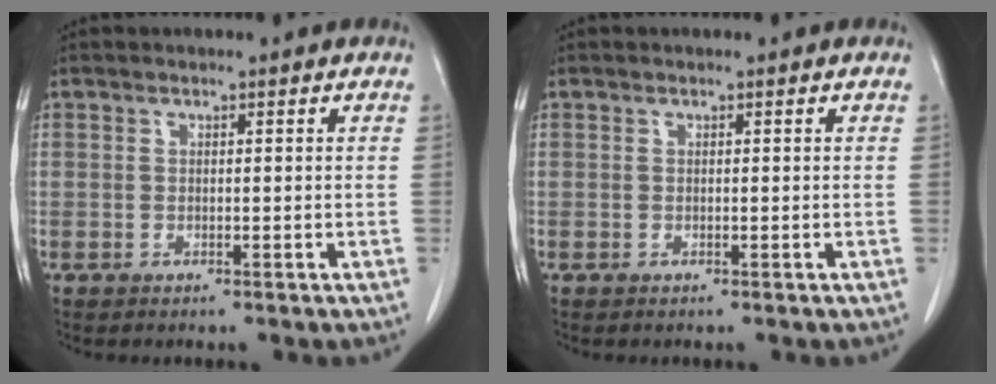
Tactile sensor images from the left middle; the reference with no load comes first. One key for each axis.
{"total": 0.0}